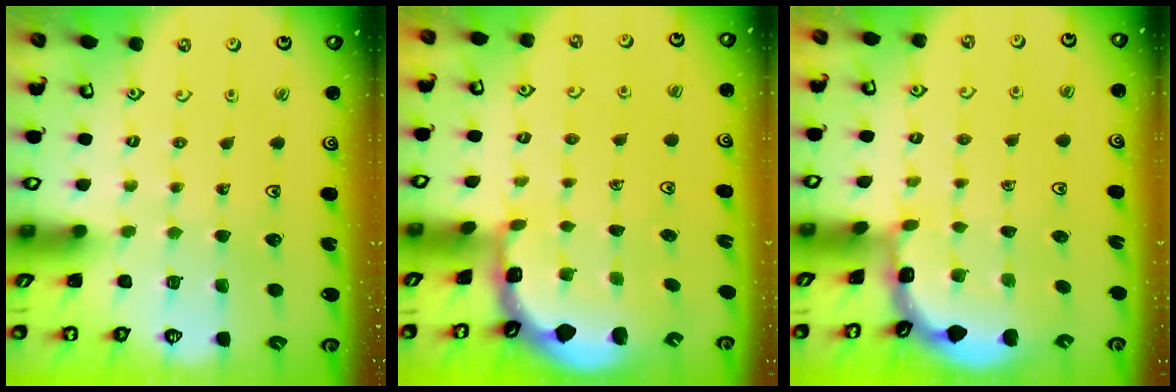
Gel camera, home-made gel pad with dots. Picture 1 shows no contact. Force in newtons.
{"total": 1.2, "press": 1.1, "slide": 0.4}
{"total": 1.7, "press": 1.7, "slide": 0.1}